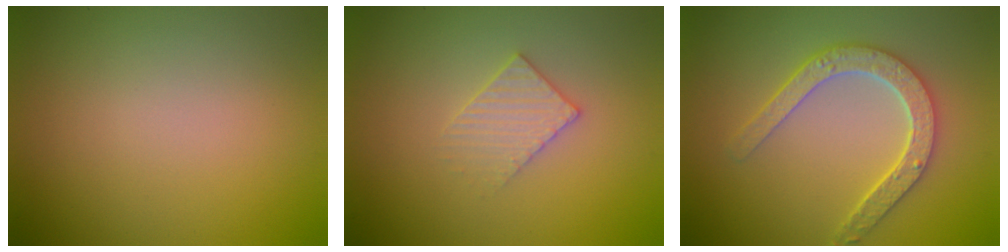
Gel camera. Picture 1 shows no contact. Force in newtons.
{"total": 2.1, "press": 2.0, "slide": 0.3}
{"total": 4.7, "press": 3.8, "slide": 2.7}